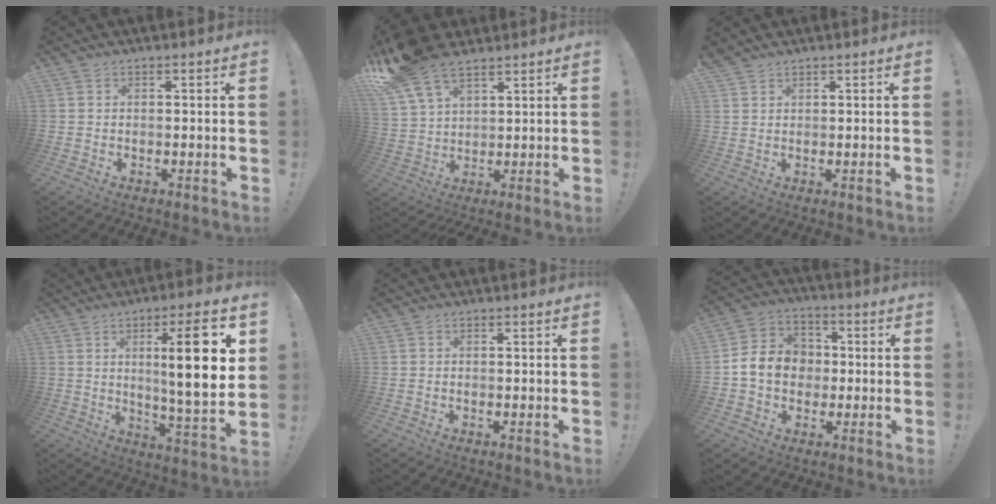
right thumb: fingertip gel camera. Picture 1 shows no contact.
{"total": 13.2, "force": [8.3, 6.8, 7.7], "torque": [-0.158, -0.037, 0.159]}
{"total": 1.6, "force": [1.5, 0.4, 0.5], "torque": [-0.002, -0.010, 0.027]}
{"total": 18.5, "force": [4.7, 2.4, 17.7], "torque": [-0.265, -0.016, 0.054]}
{"total": 0.0}
{"total": 12.1, "force": [-0.7, 10.6, 5.9], "torque": [-0.091, 0.017, -0.003]}